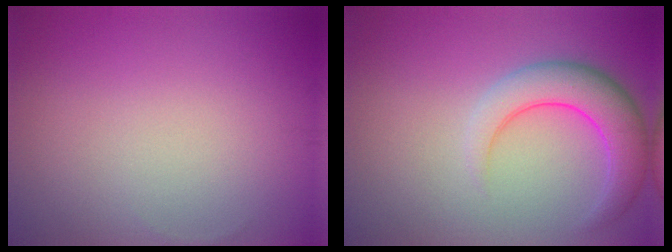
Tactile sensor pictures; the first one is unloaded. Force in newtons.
{"total": 5.0, "press": 5.0, "slide": 0.5}